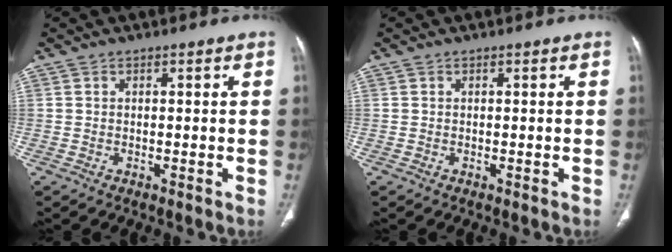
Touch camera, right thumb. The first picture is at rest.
{"total": 0.0}